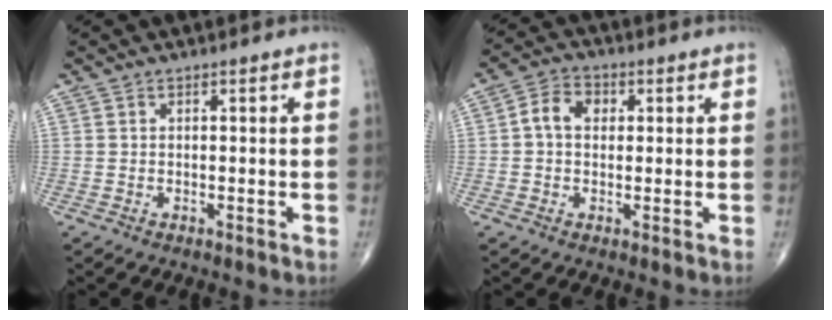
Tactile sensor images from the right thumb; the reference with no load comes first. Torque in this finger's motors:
{"motor_torque": [0.02, 0.02, 0.11, 0.02, 0.01]}